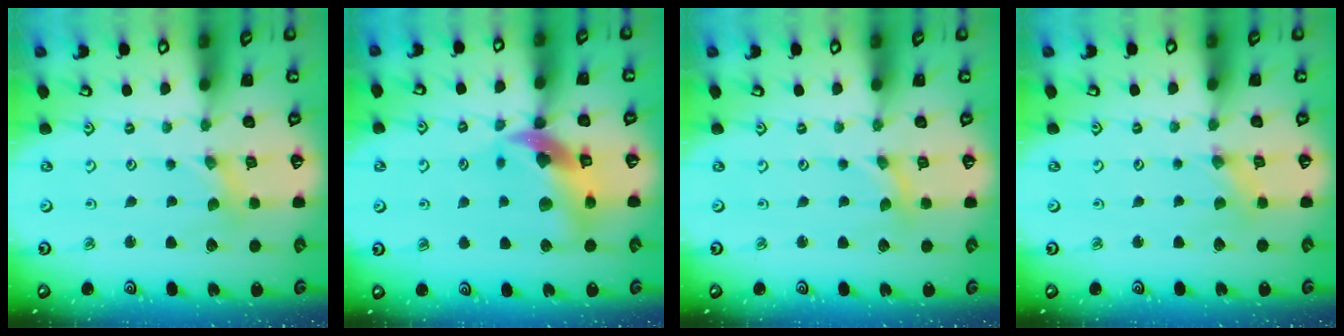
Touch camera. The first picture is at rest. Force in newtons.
{"total": 13.1, "press": 13.0, "slide": 1.7}
{"total": 0.0}
{"total": 0.7, "press": 0.6, "slide": 0.3}